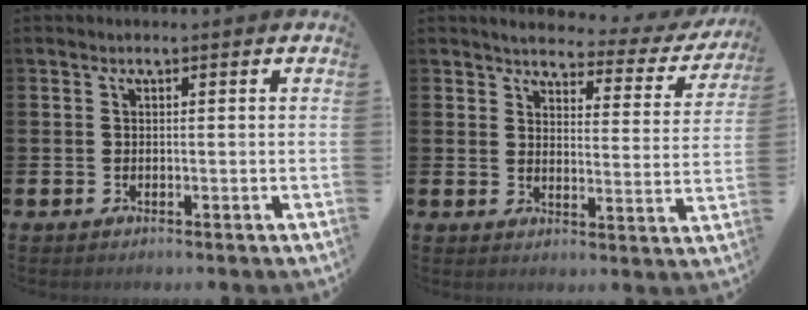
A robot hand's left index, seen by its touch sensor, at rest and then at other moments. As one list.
[{"total": 3.3, "force": [3.0, 0.9, 1.0], "torque": [-0.032, -0.028, 0.042]}]